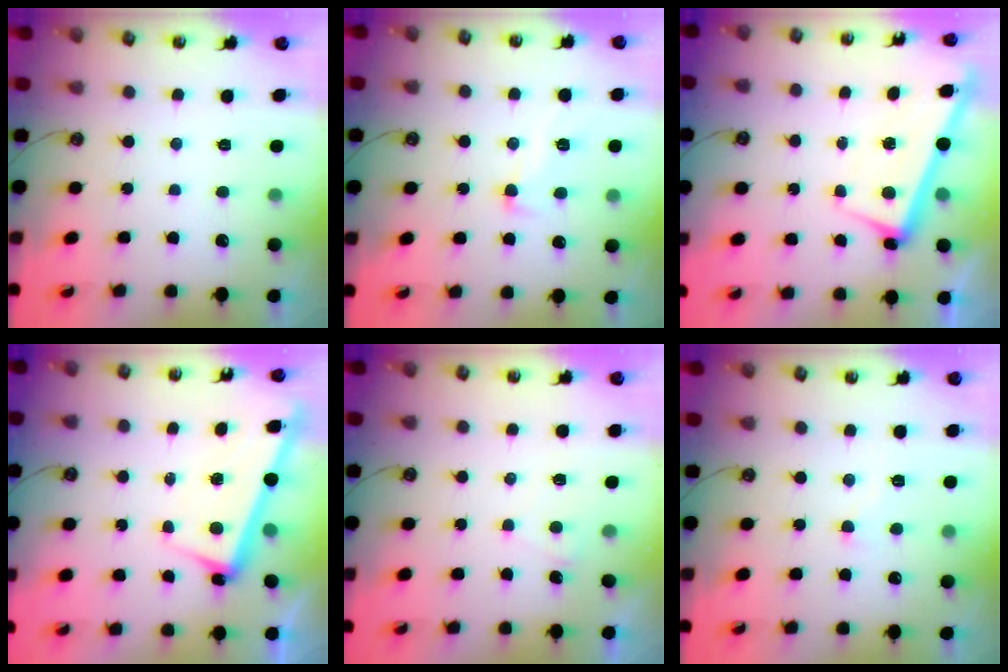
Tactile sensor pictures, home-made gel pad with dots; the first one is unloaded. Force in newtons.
{"total": 1.8, "press": 1.6, "slide": 0.8}
{"total": 2.7, "press": 2.7, "slide": 0.6}
{"total": 2.4, "press": 2.2, "slide": 1.1}
{"total": 2.6, "press": 2.6, "slide": 0.1}
{"total": 2.9, "press": 2.9, "slide": 0.5}